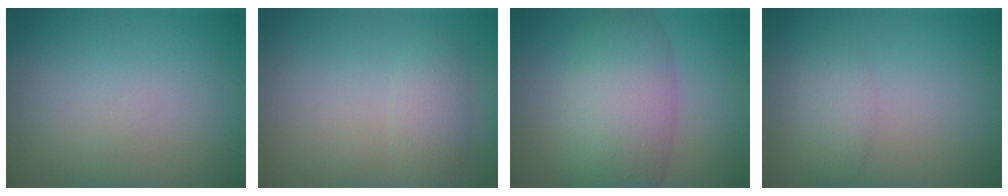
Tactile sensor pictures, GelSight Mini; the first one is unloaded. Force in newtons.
{"total": 2.1, "press": 2.1, "slide": 0.2}
{"total": 7.1, "press": 7.1, "slide": 0.2}
{"total": 1.8, "press": 1.8, "slide": 0.1}